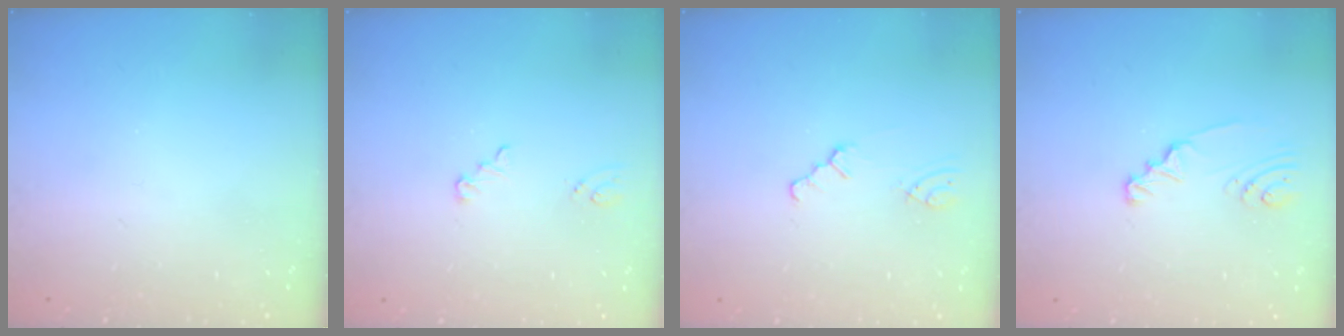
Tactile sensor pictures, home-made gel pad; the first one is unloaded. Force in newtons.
{"total": 2.1, "press": 2.0, "slide": 0.2}
{"total": 1.1, "press": 1.1, "slide": 0.3}
{"total": 2.3, "press": 2.3, "slide": 0.3}